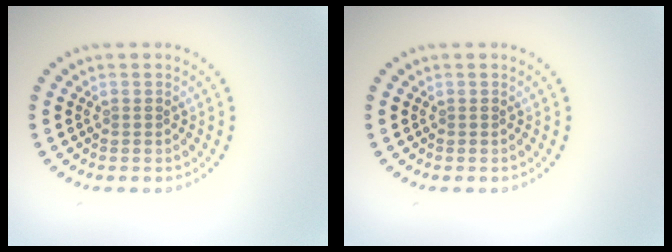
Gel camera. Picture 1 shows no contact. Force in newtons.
{"total": 0.0}